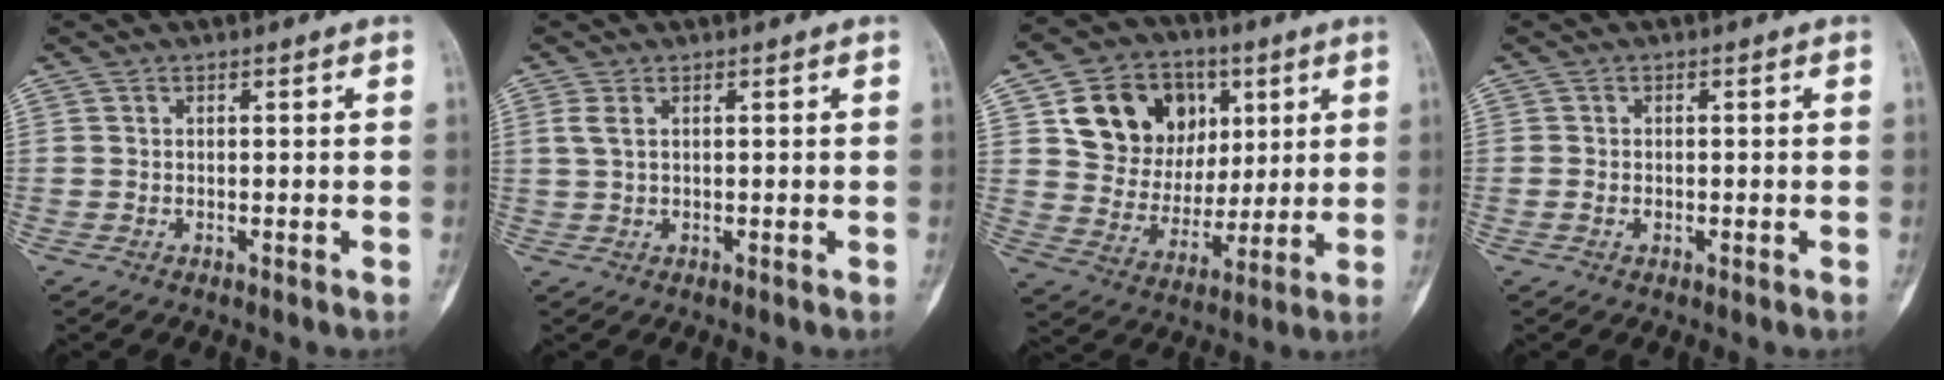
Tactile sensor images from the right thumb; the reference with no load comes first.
{"total": 2.1, "force": [0.8, 1.0, 1.7], "torque": [-0.047, 0.007, 0.022]}
{"total": 17.6, "force": [6.4, 13.8, 8.8], "torque": [-0.103, -0.008, 0.118]}
{"total": 1.1, "force": [-0.3, 0.9, 0.6], "torque": [-0.014, 0.011, -0.002]}